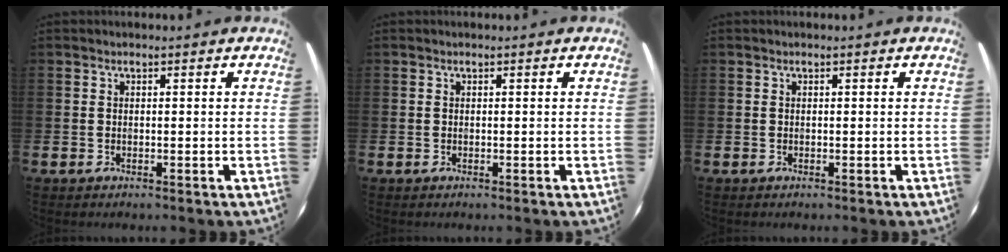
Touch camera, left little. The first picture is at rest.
{"total": 0.0}
{"total": 0.0}